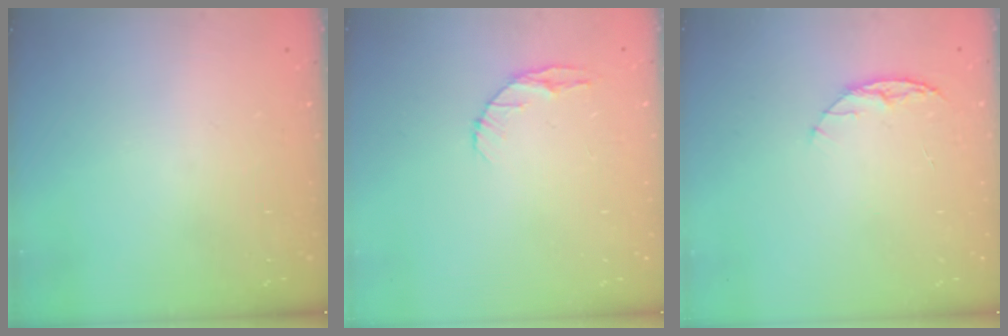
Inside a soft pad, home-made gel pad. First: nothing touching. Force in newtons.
{"total": 5.8, "press": 5.7, "slide": 0.8}
{"total": 6.1, "press": 6.0, "slide": 0.7}